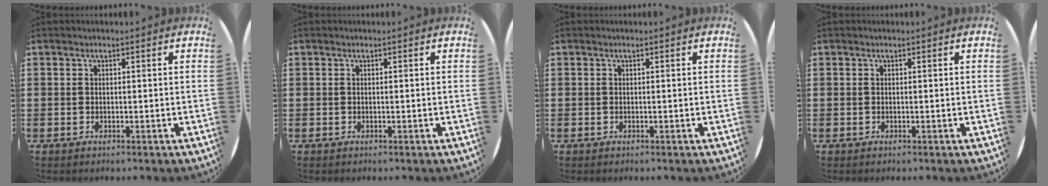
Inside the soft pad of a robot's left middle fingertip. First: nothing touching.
{"total": 0.0}
{"total": 0.0}
{"total": 0.0}